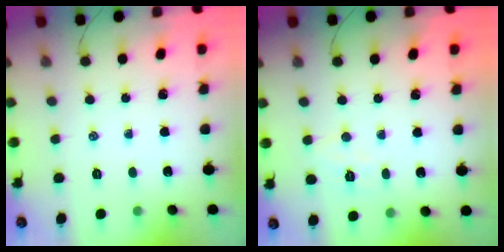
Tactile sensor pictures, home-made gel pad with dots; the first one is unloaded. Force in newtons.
{"total": 4.5, "press": 4.4, "slide": 0.8}